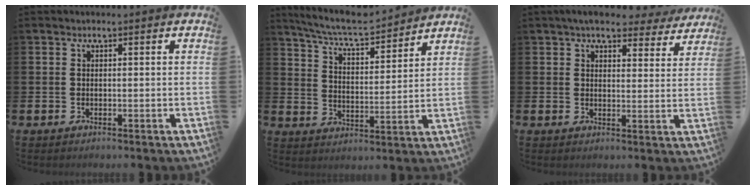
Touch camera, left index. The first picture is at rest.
{"total": 7.0, "force": [6.7, 0.8, 2.1], "torque": [-0.070, -0.042, 0.116]}
{"total": 5.9, "force": [5.3, 1.8, 2.0], "torque": [-0.036, -0.024, 0.092]}